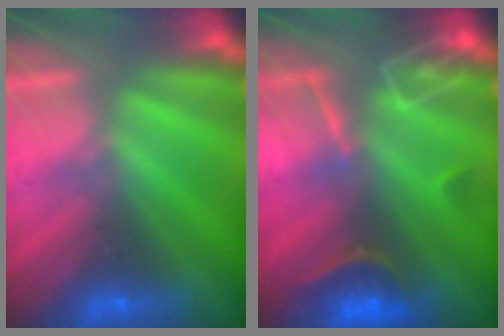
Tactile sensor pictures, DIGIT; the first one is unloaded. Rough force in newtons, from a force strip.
{"total": 7.2}